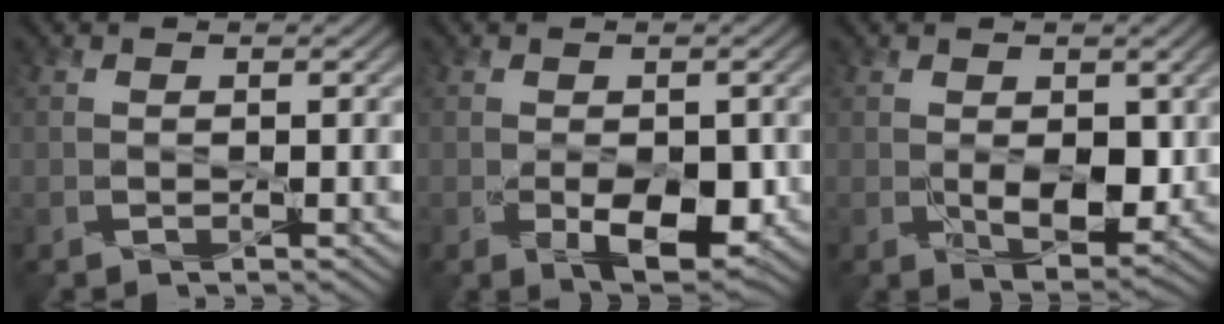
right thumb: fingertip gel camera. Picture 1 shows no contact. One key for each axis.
{"total": 5.3, "fx": -1.4, "fy": 2.9, "fz": 4.2, "tx": -0.075, "ty": -0.019, "tz": -0.012}
{"total": 4.7, "fx": 0.2, "fy": 2.9, "fz": 3.7, "tx": -0.071, "ty": -0.018, "tz": 0.012}